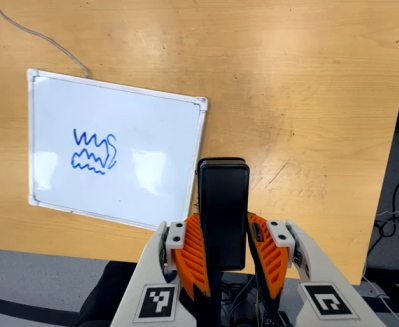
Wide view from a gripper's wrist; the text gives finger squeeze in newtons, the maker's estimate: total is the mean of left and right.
{"total": 5.0, "left": 3.6, "right": 6.4}